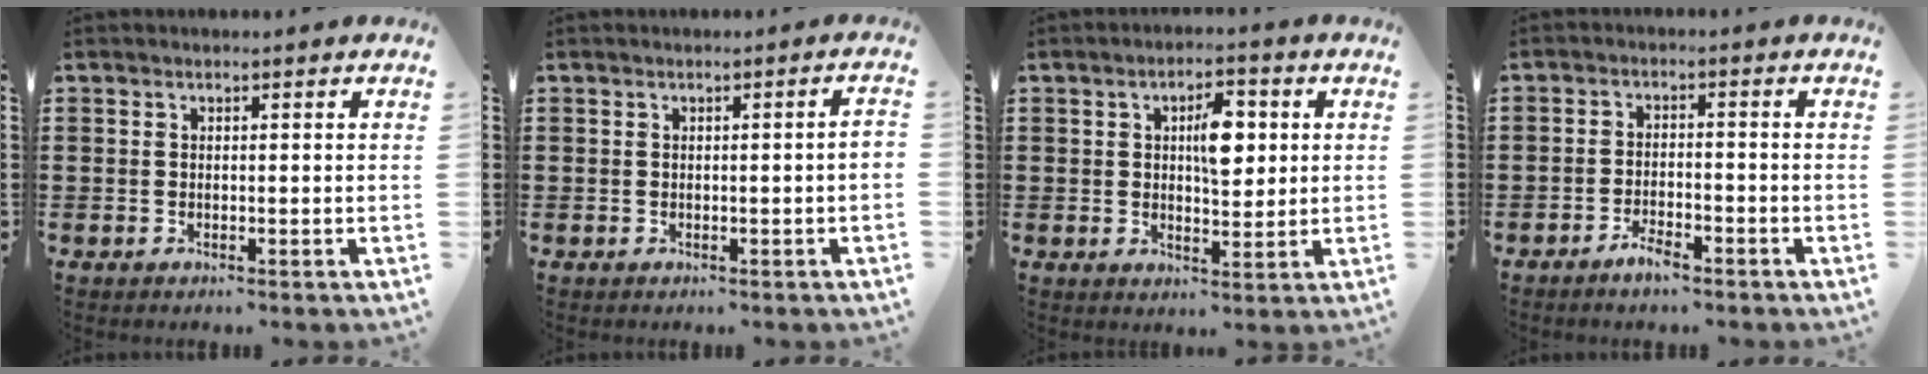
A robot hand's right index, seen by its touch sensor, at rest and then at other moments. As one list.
[{"total": 1.2, "force": [-0.3, -0.2, 1.1], "torque": [-0.016, -0.004, -0.007]}, {"total": 6.3, "force": [1.4, 2.8, 5.5], "torque": [-0.081, -0.001, 0.013]}, {"total": 2.7, "force": [-2.2, 0.5, 1.5], "torque": [-0.034, 0.002, -0.043]}]